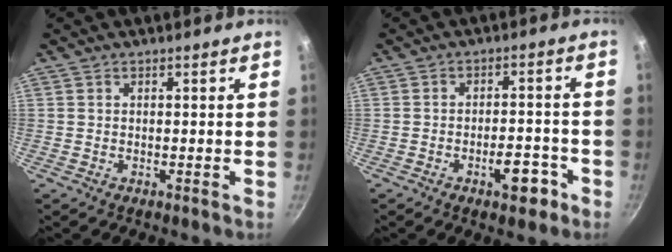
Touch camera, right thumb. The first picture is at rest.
{"total": 6.3, "force": [-3.3, 2.9, 4.6], "torque": [-0.039, 0.027, -0.043]}